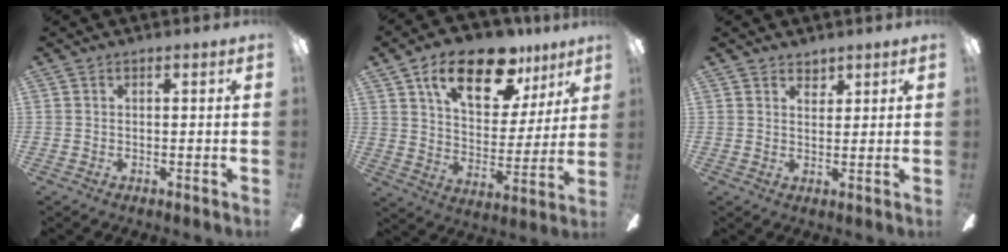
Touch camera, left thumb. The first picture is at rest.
{"total": 19.0, "force": [11.6, 9.4, 11.8], "torque": [-0.184, -0.052, 0.198]}
{"total": 2.7, "force": [2.3, 1.3, 0.4], "torque": [0.005, -0.013, 0.041]}